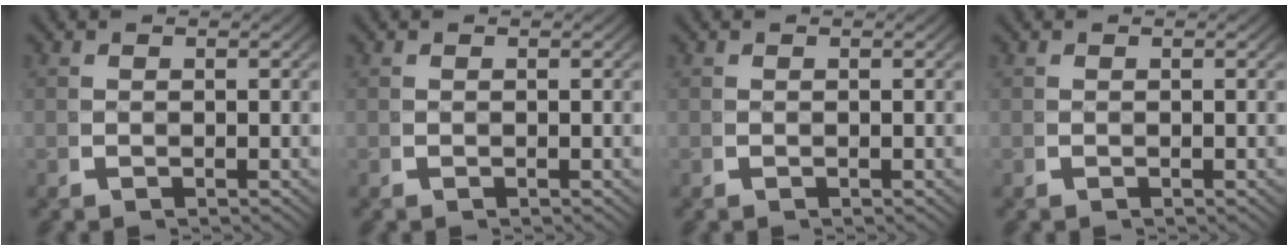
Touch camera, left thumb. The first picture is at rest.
{"total": 0.0}
{"total": 0.7, "force": [0.3, -0.6, -0.2], "torque": [0.007, -0.001, 0.007]}
{"total": 0.0}